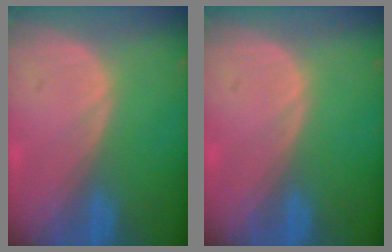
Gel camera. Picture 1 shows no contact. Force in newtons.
{"total": 0.0}